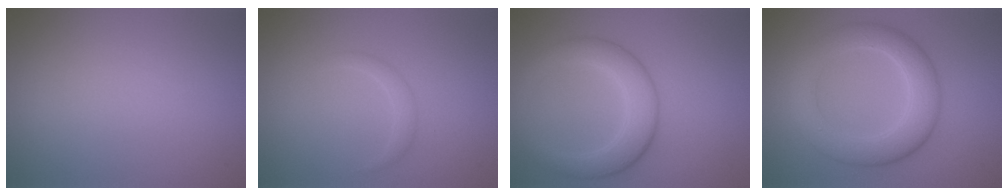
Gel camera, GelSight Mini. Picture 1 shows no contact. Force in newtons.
{"total": 1.1, "press": 1.1, "slide": 0.1}
{"total": 4.9, "press": 4.9, "slide": 0.3}
{"total": 5.7, "press": 5.7, "slide": 0.1}